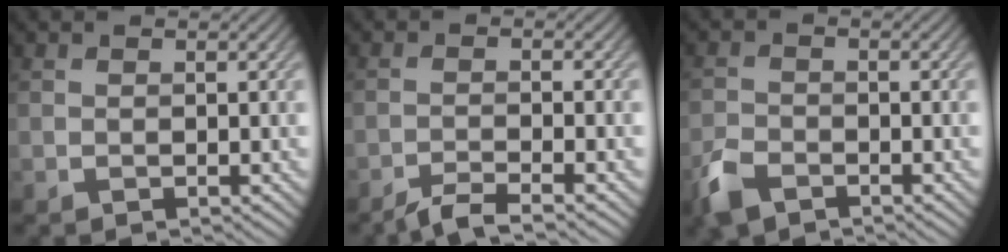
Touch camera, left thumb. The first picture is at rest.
{"total": 3.1, "force": [-2.6, 0.1, 1.7], "torque": [-0.021, 0.004, -0.060]}
{"total": 4.0, "force": [-2.9, 1.8, 2.0], "torque": [-0.043, -0.005, -0.068]}